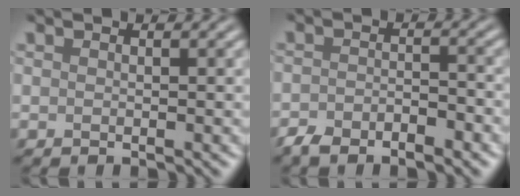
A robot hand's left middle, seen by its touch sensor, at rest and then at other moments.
{"total": 3.5, "force": [-2.8, 1.3, 1.6], "torque": [-0.026, -0.001, -0.048]}